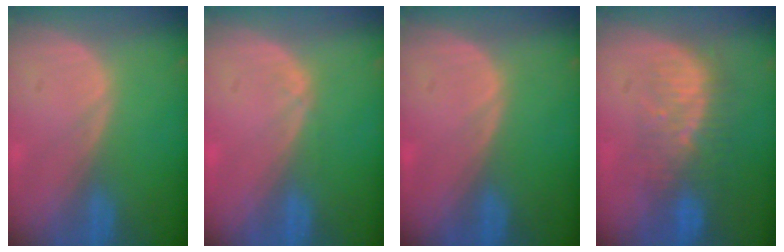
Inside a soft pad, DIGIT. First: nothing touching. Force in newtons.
{"total": 0.7, "press": 0.6, "slide": 0.2}
{"total": 0.0}
{"total": 8.3, "press": 7.7, "slide": 3.1}